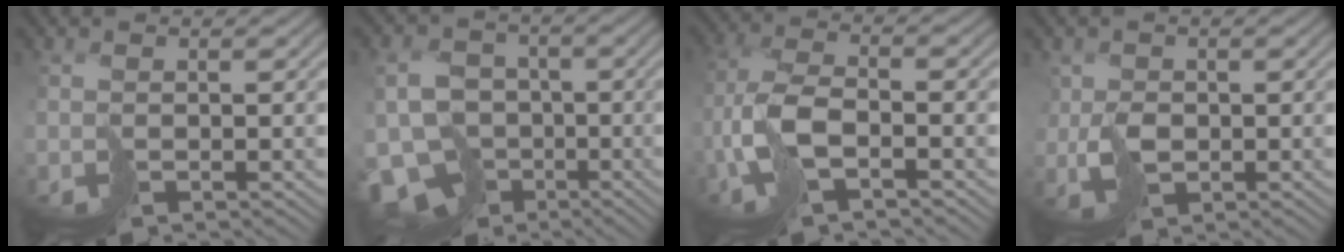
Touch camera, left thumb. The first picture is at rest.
{"total": 13.0, "force": [-5.5, 10.5, 5.3], "torque": [-0.141, -0.038, -0.089]}
{"total": 6.6, "force": [-1.9, 2.9, 5.6], "torque": [-0.131, 0.003, -0.054]}
{"total": 2.9, "force": [0.4, 2.6, 1.3], "torque": [-0.033, -0.010, 0.009]}